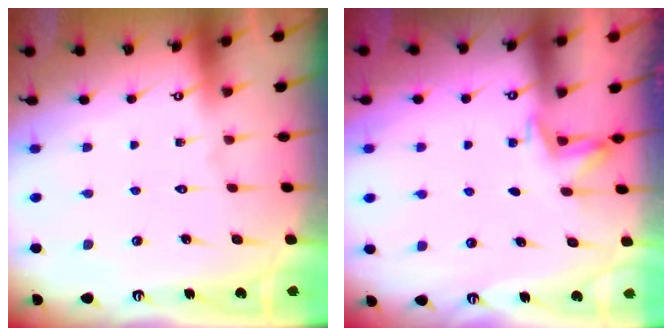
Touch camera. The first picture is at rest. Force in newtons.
{"total": 2.4, "press": 2.1, "slide": 1.2}